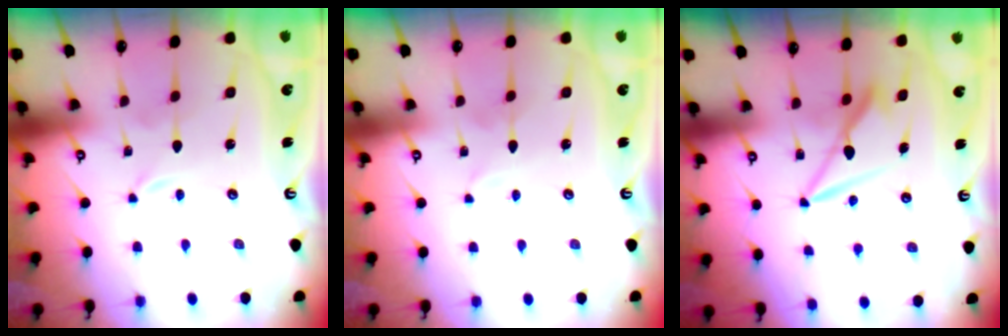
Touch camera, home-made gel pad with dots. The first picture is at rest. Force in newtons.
{"total": 1.6, "press": 1.6, "slide": 0.1}
{"total": 7.5, "press": 7.4, "slide": 1.0}